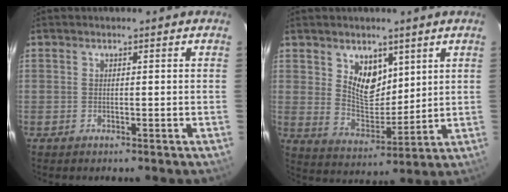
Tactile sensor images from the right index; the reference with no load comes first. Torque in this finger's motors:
{"motor_torque": [0.23, 0.32, 0.21, 0.08]}